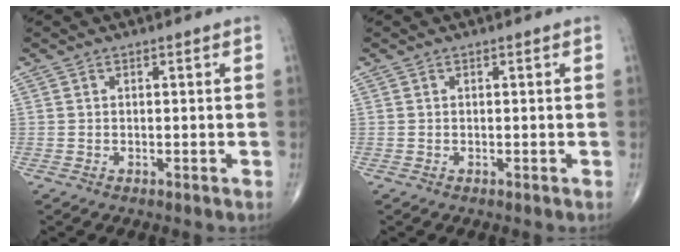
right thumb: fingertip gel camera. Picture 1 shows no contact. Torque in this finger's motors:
{"motor_torque": [0.00, 0.00, -0.01, 0.01, 0.00]}